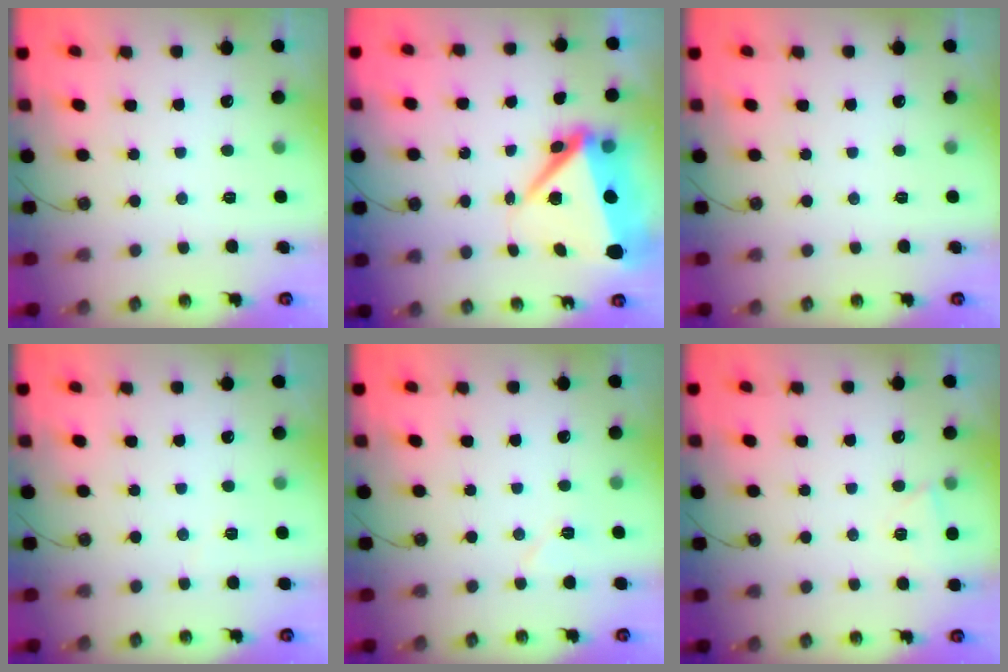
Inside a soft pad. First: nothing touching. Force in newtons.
{"total": 10.8, "press": 10.7, "slide": 1.2}
{"total": 0.0}
{"total": 2.9, "press": 1.5, "slide": 2.5}
{"total": 5.9, "press": 5.4, "slide": 2.4}
{"total": 3.3, "press": 3.3, "slide": 0.5}